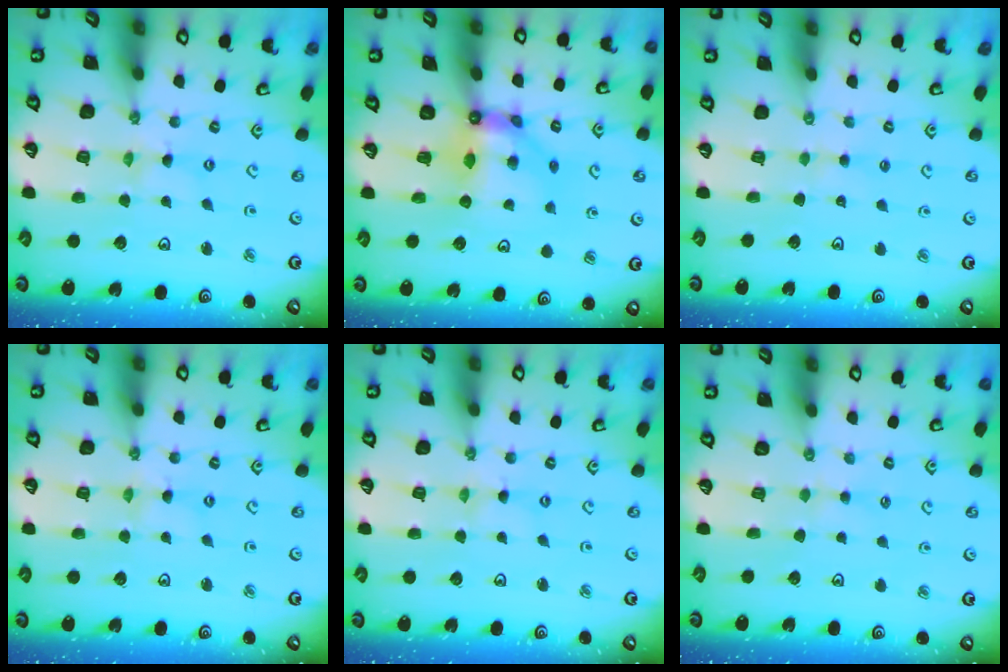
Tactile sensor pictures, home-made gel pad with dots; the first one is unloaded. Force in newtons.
{"total": 8.5, "press": 8.4, "slide": 1.0}
{"total": 1.3, "press": 1.3, "slide": 0.2}
{"total": 0.0}
{"total": 0.0}
{"total": 1.9, "press": 1.9, "slide": 0.3}